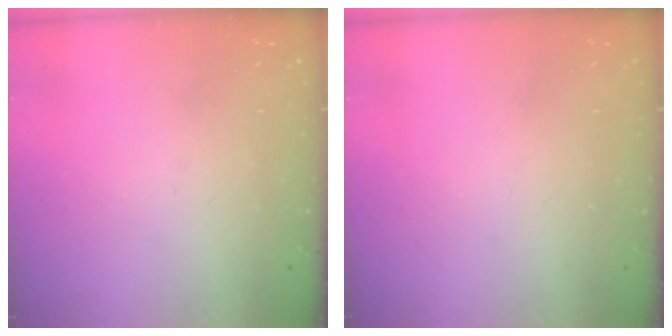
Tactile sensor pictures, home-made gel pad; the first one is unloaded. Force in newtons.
{"total": 0.0}